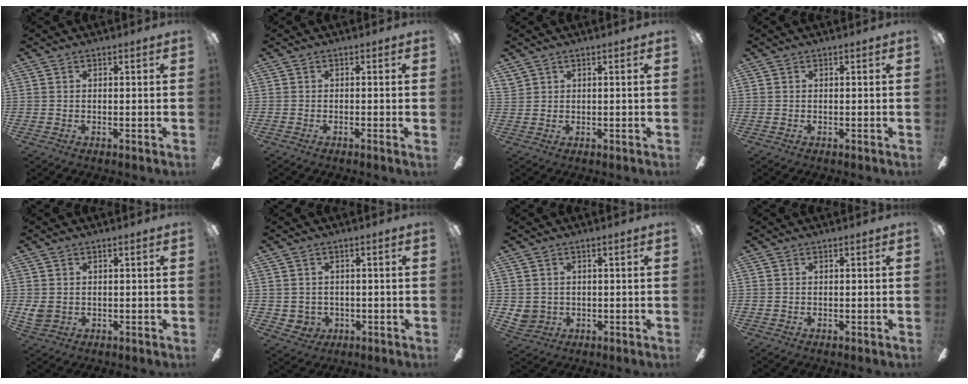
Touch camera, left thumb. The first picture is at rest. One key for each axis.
{"total": 1.4, "fx": -0.4, "fy": -0.2, "fz": 1.3, "tx": -0.020, "ty": -0.003, "tz": -0.008}
{"total": 1.1, "fx": 1.0, "fy": 0.4, "fz": 0.4, "tx": -0.010, "ty": -0.002, "tz": 0.020}
{"total": 0.0}
{"total": 3.3, "fx": 0.5, "fy": 2.3, "fz": 2.2, "tx": -0.050, "ty": 0.002, "tz": 0.010}
{"total": 3.0, "fx": 0.5, "fy": 2.7, "fz": 1.1, "tx": -0.035, "ty": 0.000, "tz": 0.007}
{"total": 3.3, "fx": 1.0, "fy": 3.0, "fz": 1.0, "tx": -0.032, "ty": 0.001, "tz": 0.020}
{"total": 0.0}